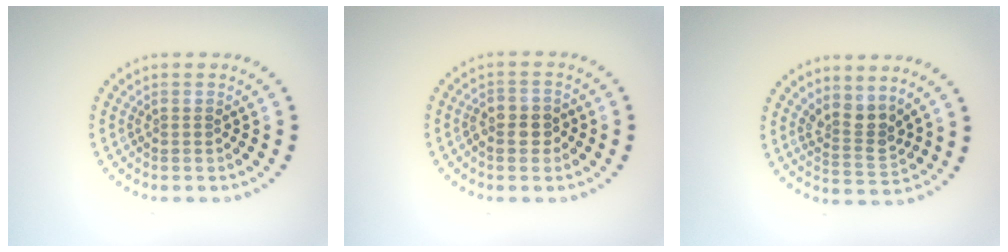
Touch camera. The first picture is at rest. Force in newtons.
{"total": 2.5, "press": 2.5, "slide": 0.6}
{"total": 2.7, "press": 2.2, "slide": 1.6}